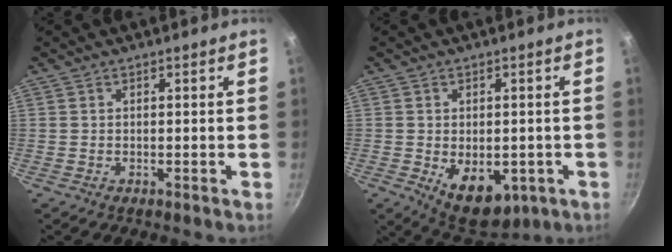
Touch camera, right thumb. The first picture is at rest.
{"total": 10.2, "force": [-2.5, 6.4, 7.5], "torque": [-0.075, -0.008, -0.017]}